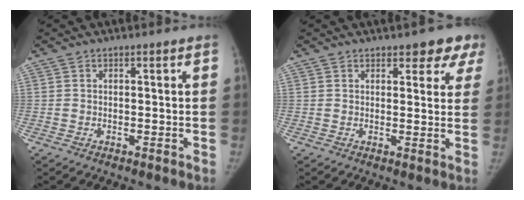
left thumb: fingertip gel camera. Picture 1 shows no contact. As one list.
[{"total": 5.6, "force": [3.9, 2.8, 3.0], "torque": [0.005, -0.014, 0.037]}]